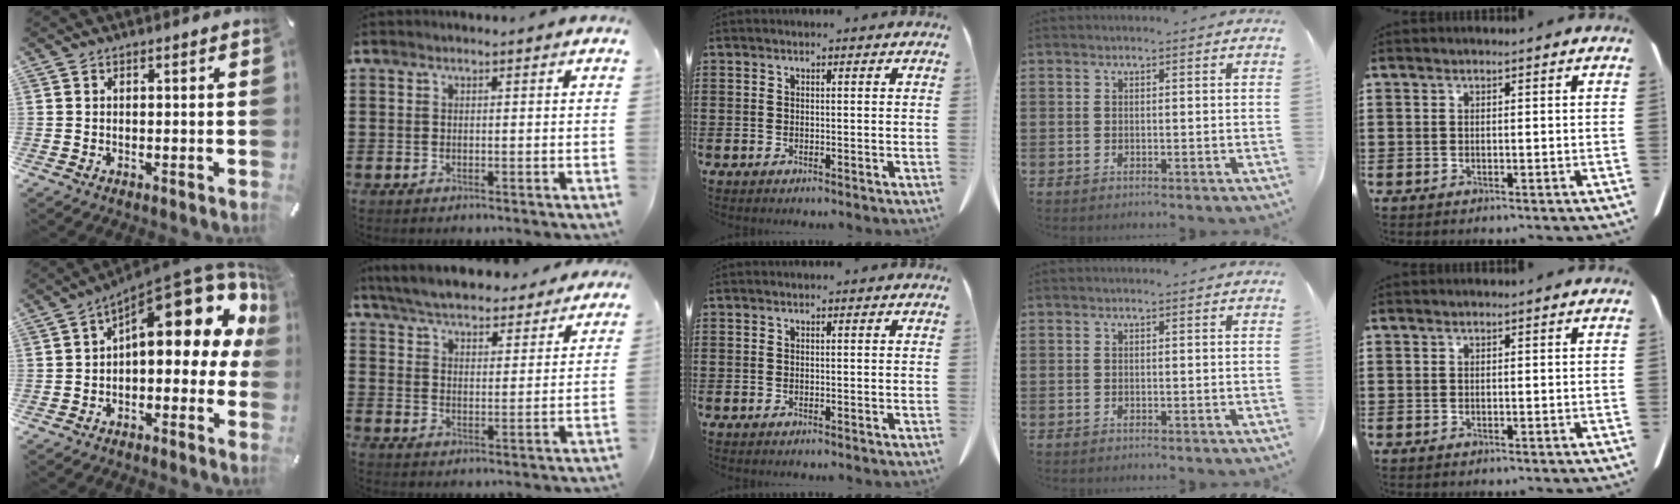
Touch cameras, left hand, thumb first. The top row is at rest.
{"thumb": {"total": 16.0, "force": [7.4, 6.7, 12.5], "torque": [-0.162, -0.070, 0.118]}, "index": {"total": 6.2, "force": [6.1, 0.3, 1.1], "torque": [-0.050, -0.034, 0.108]}}